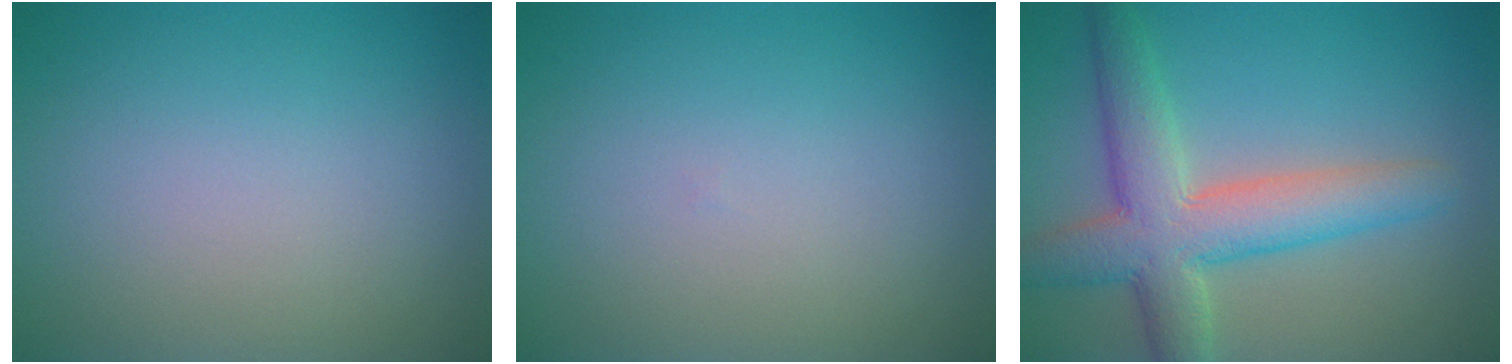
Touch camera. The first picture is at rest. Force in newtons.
{"total": 0.0}
{"total": 7.0, "press": 7.0, "slide": 0.4}